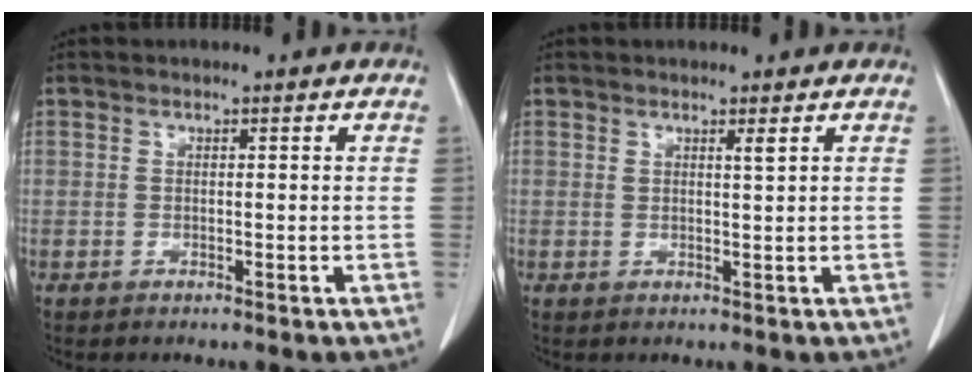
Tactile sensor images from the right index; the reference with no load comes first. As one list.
[{"total": 1.0, "force": [0.7, -0.2, 0.7], "torque": [-0.016, -0.006, 0.012]}]